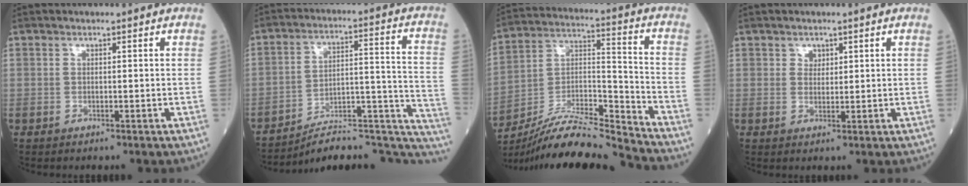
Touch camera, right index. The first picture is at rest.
{"total": 20.4, "force": [-18.8, 3.9, 6.8], "torque": [-0.025, 0.064, -0.261]}
{"total": 16.3, "force": [-15.6, -1.1, 4.6], "torque": [-0.083, 0.027, -0.282]}
{"total": 1.6, "force": [0.9, 1.2, 0.5], "torque": [-0.001, -0.003, 0.013]}